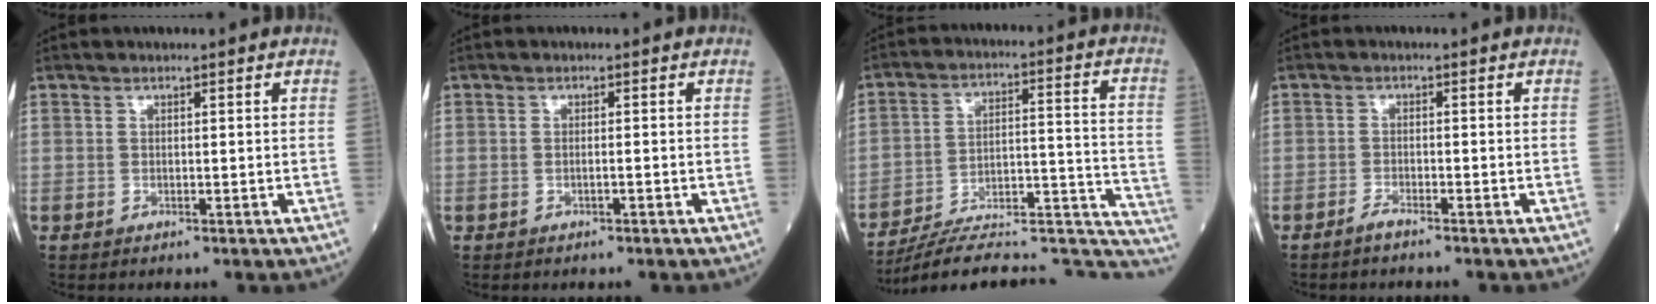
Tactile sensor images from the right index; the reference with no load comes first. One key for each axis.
{"total": 0.6, "fx": -0.3, "fy": 0.0, "fz": 0.5, "tx": -0.012, "ty": 0.001, "tz": -0.002}
{"total": 25.7, "fx": -23.8, "fy": 4.3, "fz": 8.6, "tx": -0.055, "ty": 0.041, "tz": -0.325}
{"total": 1.6, "fx": -1.4, "fy": -0.1, "fz": 0.8, "tx": -0.022, "ty": -0.002, "tz": -0.027}